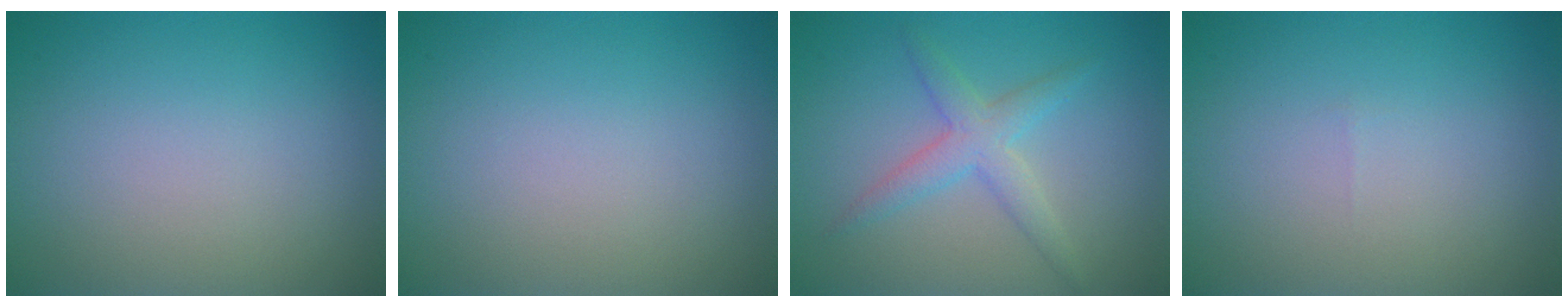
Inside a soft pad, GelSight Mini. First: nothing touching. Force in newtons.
{"total": 0.0}
{"total": 2.9, "press": 2.9, "slide": 0.0}
{"total": 0.0}